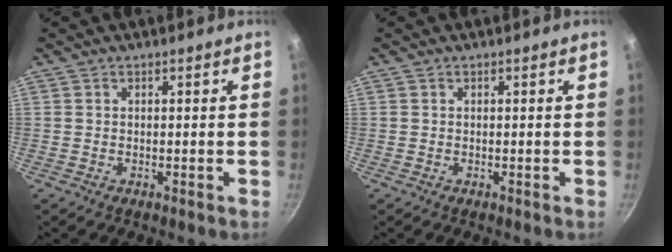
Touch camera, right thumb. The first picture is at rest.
{"total": 0.0}